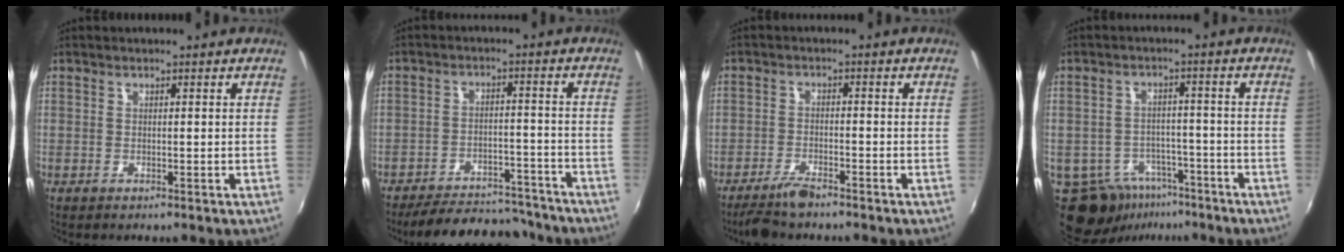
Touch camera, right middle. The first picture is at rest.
{"total": 16.8, "force": [-15.0, 5.3, 5.6], "torque": [-0.119, 0.020, -0.192]}
{"total": 5.1, "force": [-4.3, 0.9, 2.5], "torque": [-0.070, -0.009, -0.083]}
{"total": 11.1, "force": [-7.2, 7.4, 4.0], "torque": [-0.090, 0.007, -0.094]}